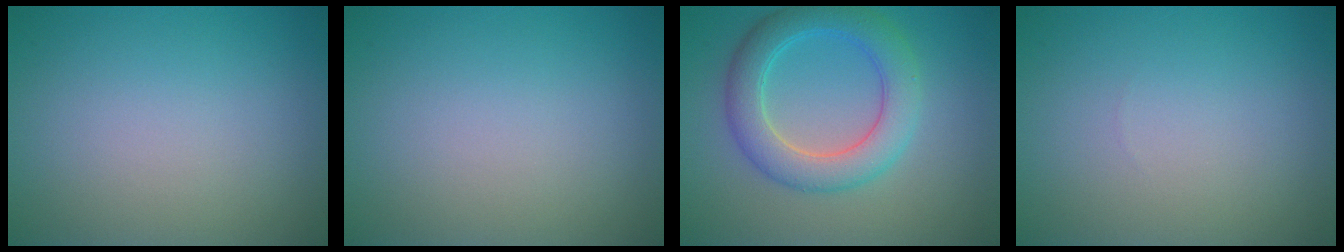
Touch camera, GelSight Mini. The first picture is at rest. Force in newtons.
{"total": 0.0}
{"total": 5.3, "press": 5.3, "slide": 0.3}
{"total": 0.0}